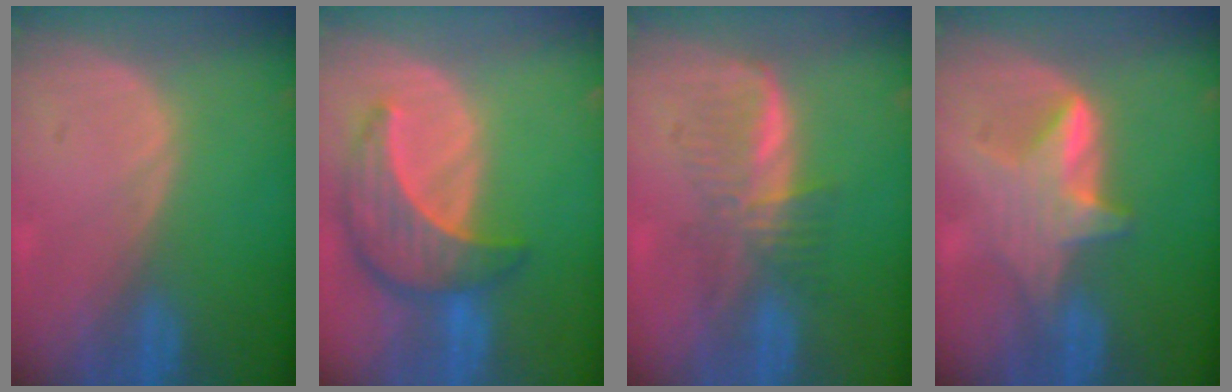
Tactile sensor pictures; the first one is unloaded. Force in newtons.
{"total": 8.6, "press": 7.7, "slide": 3.8}
{"total": 5.2, "press": 5.2, "slide": 0.7}
{"total": 6.1, "press": 5.7, "slide": 2.2}